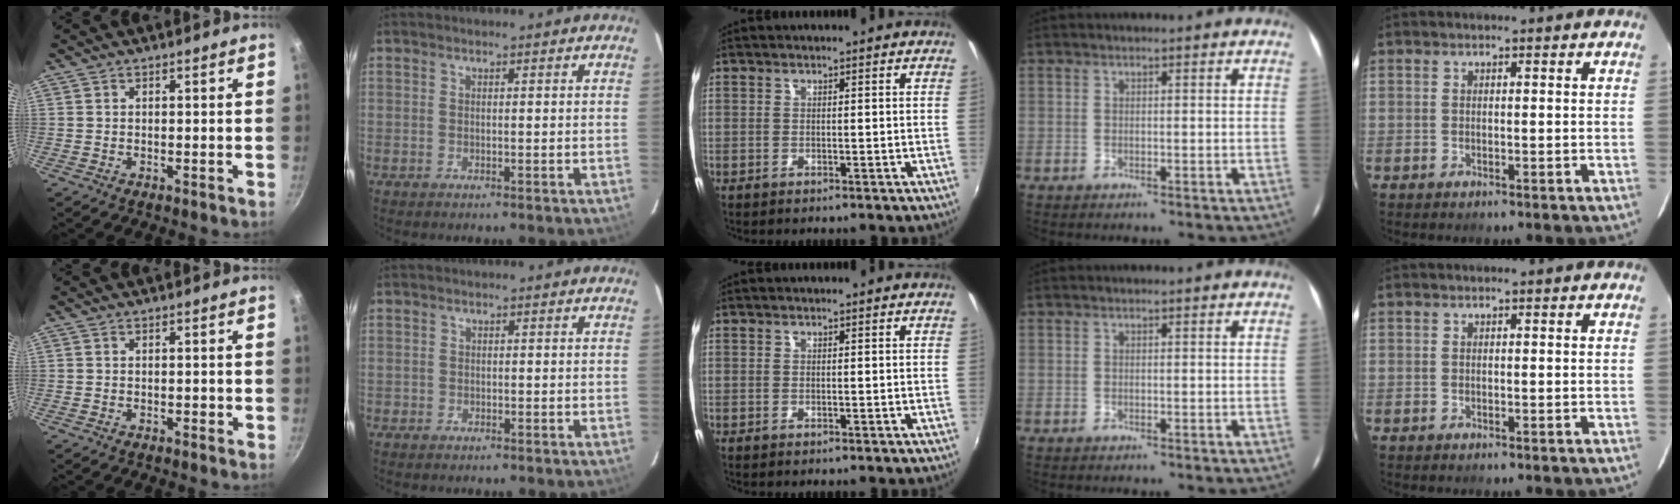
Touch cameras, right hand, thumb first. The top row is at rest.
{"thumb": {"total": 0.6, "force": [-0.3, 0.3, 0.4], "torque": [-0.002, 0.003, -0.005]}, "index": {"total": 0.9, "force": [-0.5, 0.8, -0.1], "torque": [-0.001, 0.003, -0.008]}}